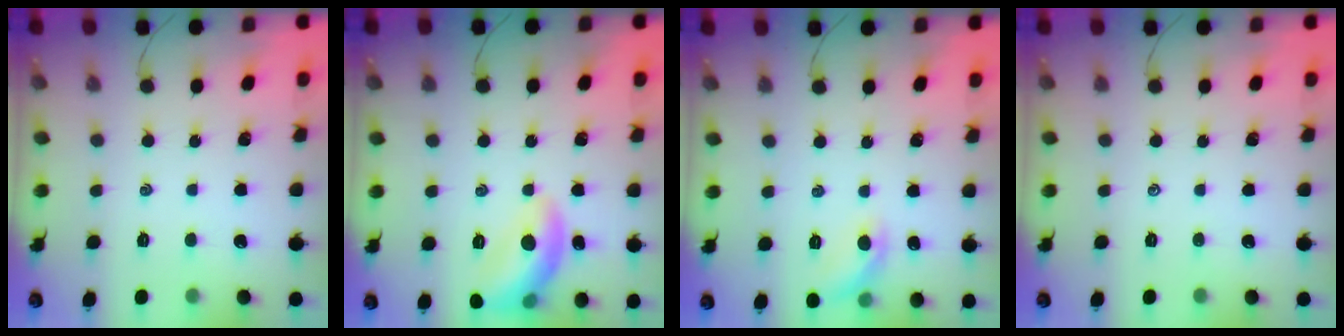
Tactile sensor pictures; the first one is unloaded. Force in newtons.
{"total": 12.2, "press": 12.2, "slide": 1.0}
{"total": 7.4, "press": 7.3, "slide": 0.9}
{"total": 0.0}